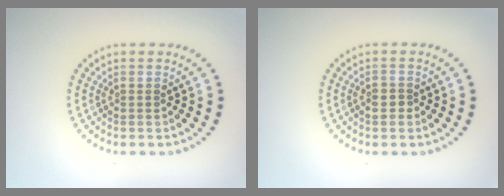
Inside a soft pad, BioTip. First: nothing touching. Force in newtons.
{"total": 1.3, "press": 1.2, "slide": 0.5}